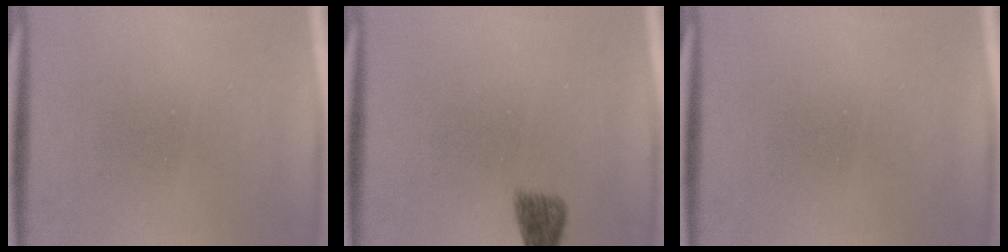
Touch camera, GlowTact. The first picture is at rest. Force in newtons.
{"total": 2.1}
{"total": 0.0}